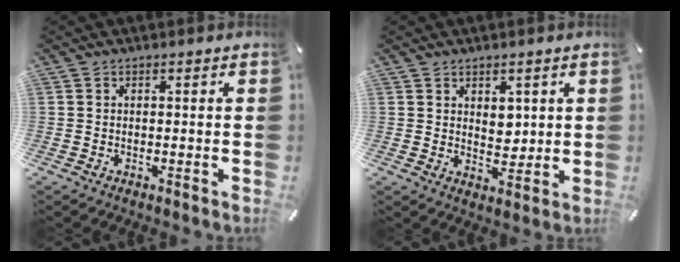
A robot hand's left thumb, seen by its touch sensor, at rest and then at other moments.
{"total": 4.2, "force": [1.9, 3.4, 1.5], "torque": [-0.015, -0.007, 0.031]}